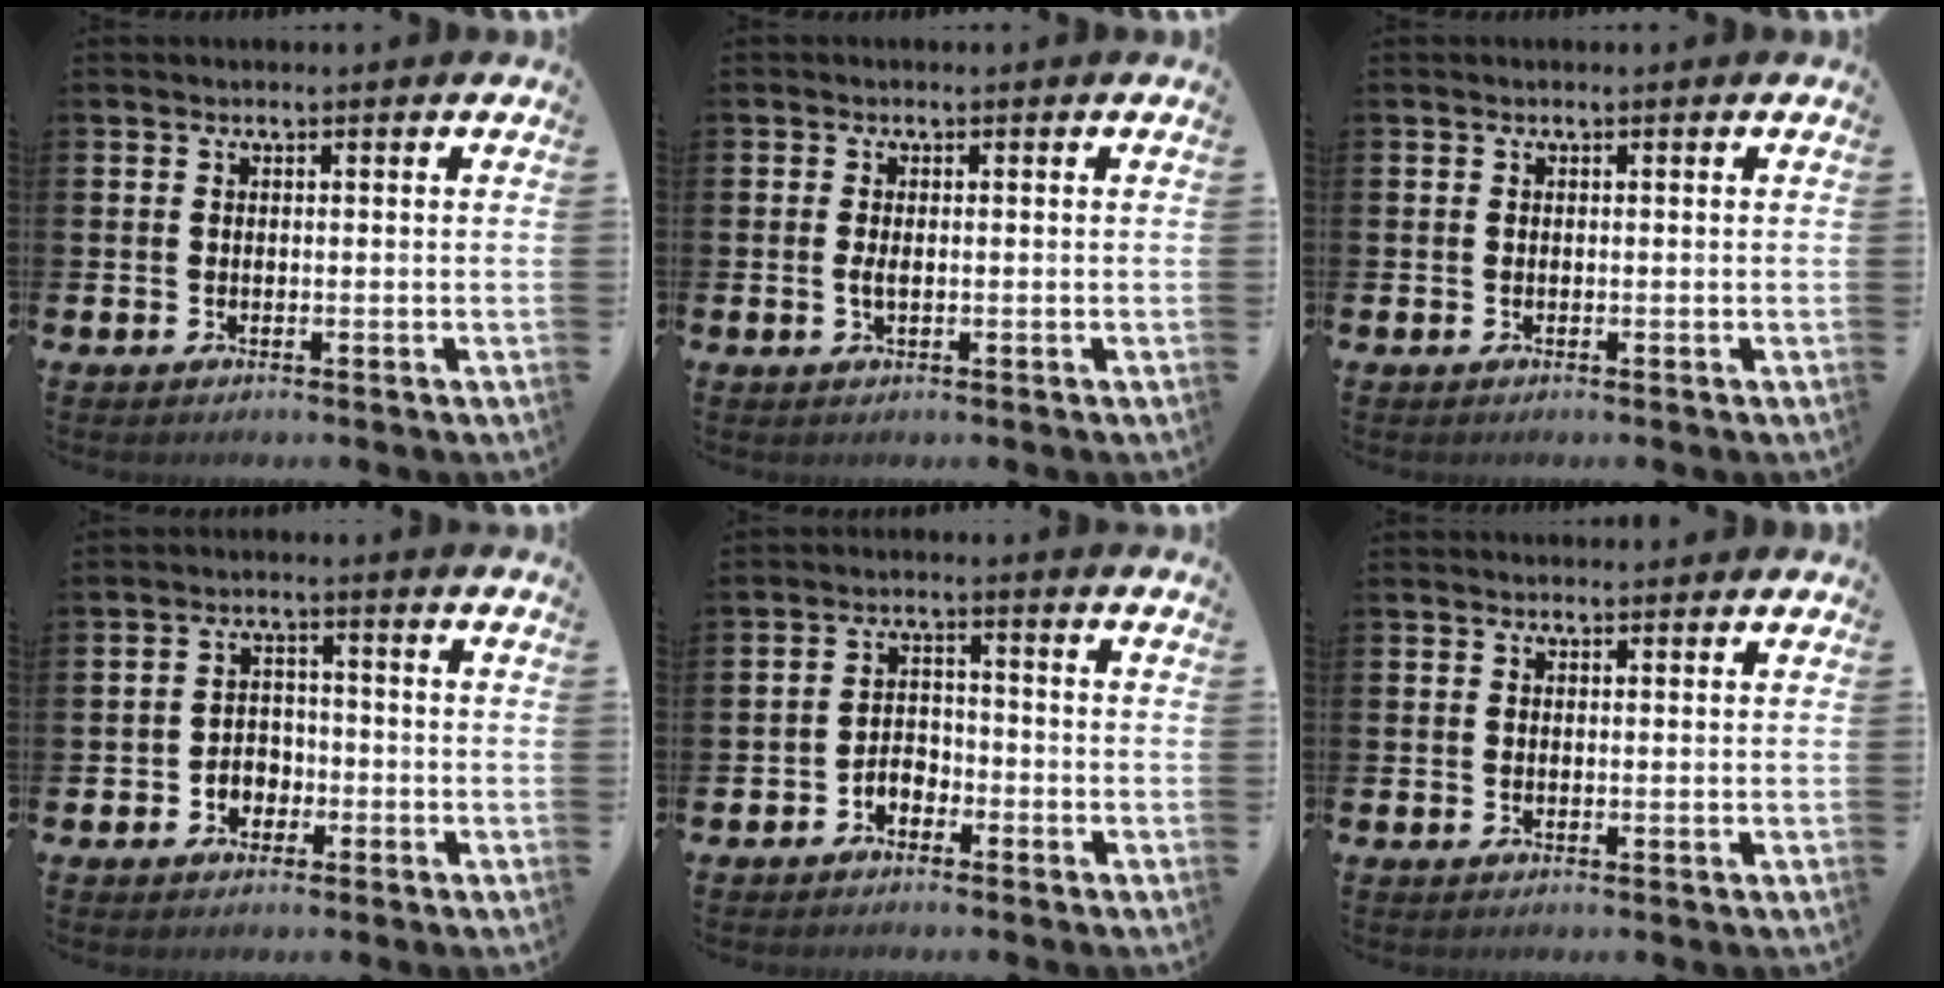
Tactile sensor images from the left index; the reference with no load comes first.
{"total": 1.2, "force": [-0.1, 0.5, 1.1], "torque": [-0.018, 0.000, -0.004]}
{"total": 0.0}
{"total": 3.0, "force": [-1.6, 2.4, 0.9], "torque": [-0.020, 0.005, -0.038]}
{"total": 2.7, "force": [-2.2, 1.4, 0.6], "torque": [-0.020, 0.010, -0.047]}
{"total": 0.9, "force": [0.8, 0.2, 0.1], "torque": [0.008, -0.002, 0.013]}